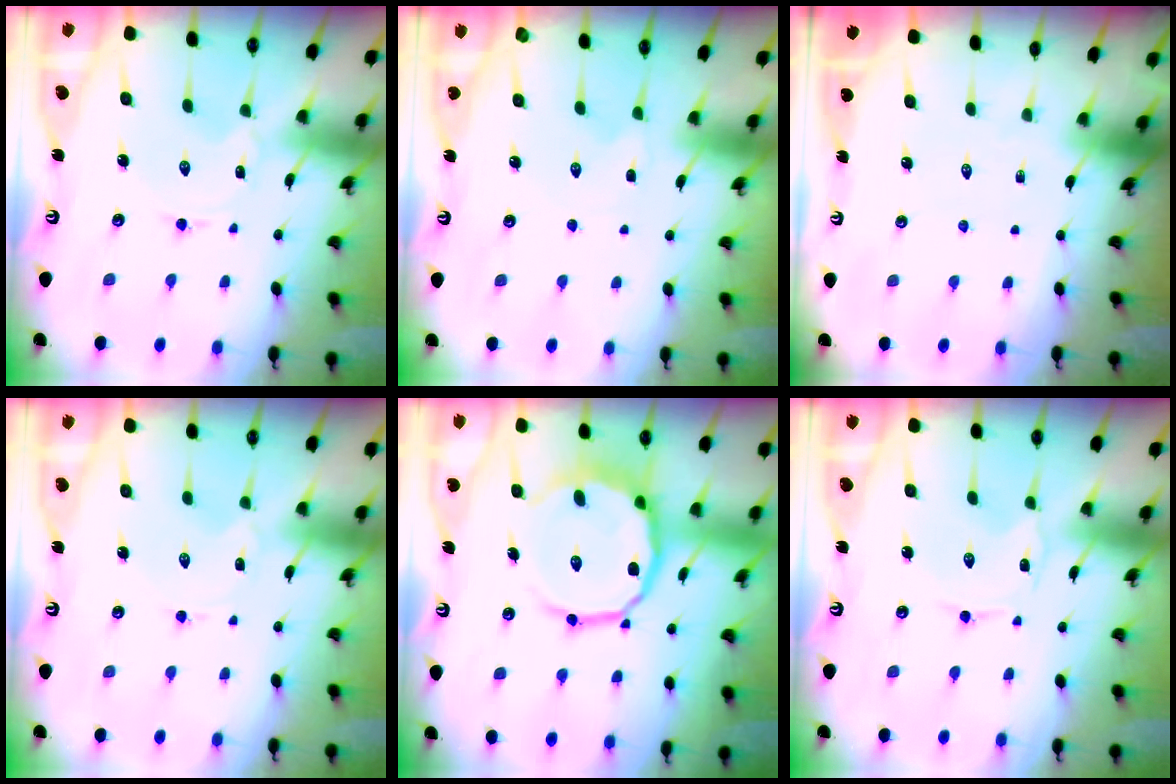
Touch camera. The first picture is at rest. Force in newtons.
{"total": 0.6, "press": 0.5, "slide": 0.3}
{"total": 0.0}
{"total": 0.0}
{"total": 14.2, "press": 14.0, "slide": 2.4}
{"total": 0.0}